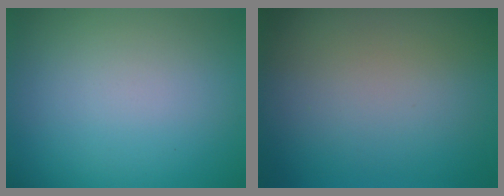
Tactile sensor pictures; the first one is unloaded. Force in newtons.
{"total": 0.0}